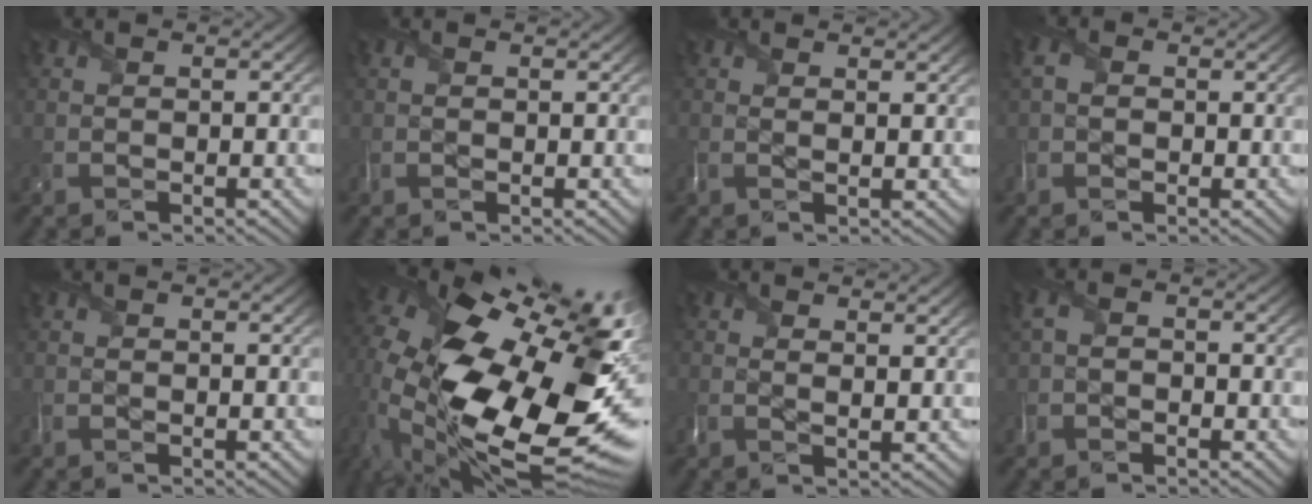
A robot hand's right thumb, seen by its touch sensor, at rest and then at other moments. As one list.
[{"total": 1.3, "force": [0.4, 0.7, 1.0], "torque": [-0.027, 0.000, 0.008]}, {"total": 1.9, "force": [1.2, 0.6, 1.3], "torque": [-0.028, -0.002, 0.022]}, {"total": 3.2, "force": [0.4, 2.5, 2.0], "torque": [-0.055, 0.002, 0.001]}, {"total": 1.0, "force": [0.5, 0.3, 0.7], "torque": [-0.022, 0.001, 0.009]}, {"total": 20.6, "force": [0.0, 10.6, 17.6], "torque": [-0.356, -0.046, 0.013]}, {"total": 2.6, "force": [1.6, 0.7, 1.8], "torque": [-0.037, -0.003, 0.029]}, {"total": 2.3, "force": [-0.2, 1.5, 1.8], "torque": [-0.051, 0.003, -0.010]}]